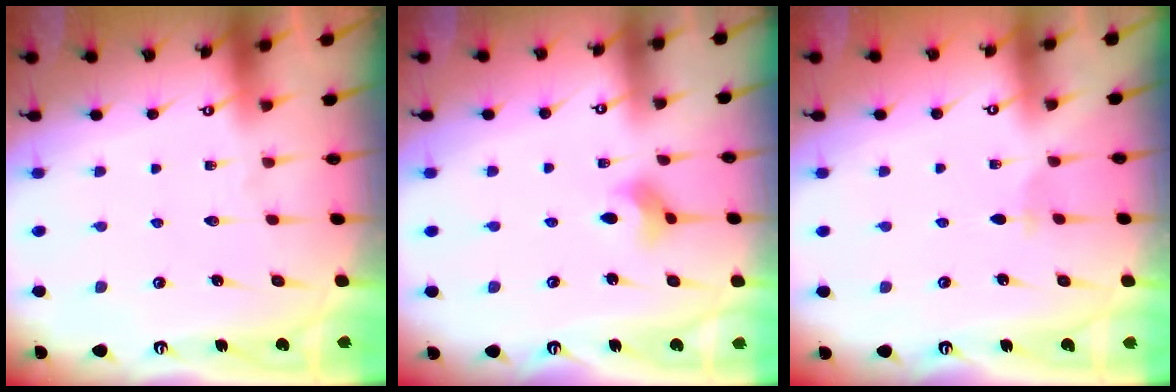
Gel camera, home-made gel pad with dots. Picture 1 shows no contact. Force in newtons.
{"total": 3.3, "press": 3.2, "slide": 0.5}
{"total": 2.2, "press": 2.1, "slide": 0.5}